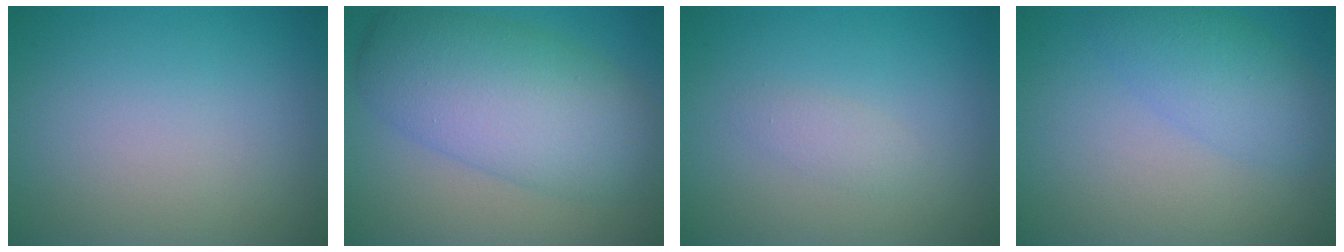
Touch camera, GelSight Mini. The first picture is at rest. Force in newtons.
{"total": 8.7, "press": 8.7, "slide": 0.2}
{"total": 1.1, "press": 1.1, "slide": 0.0}
{"total": 3.5, "press": 3.5, "slide": 0.2}